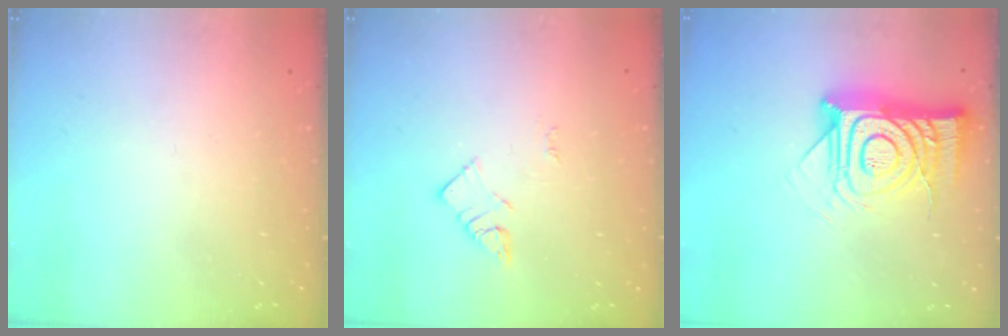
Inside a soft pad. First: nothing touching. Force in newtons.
{"total": 4.2, "press": 4.2, "slide": 0.3}
{"total": 17.9, "press": 17.9, "slide": 1.3}